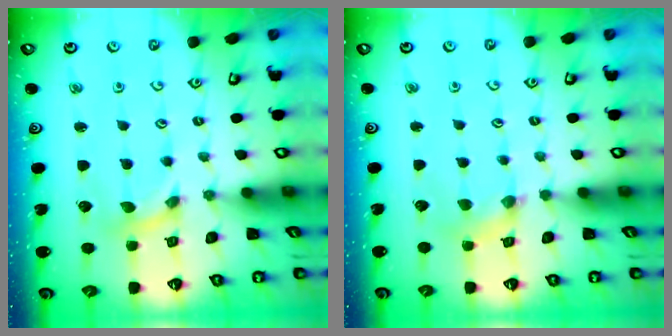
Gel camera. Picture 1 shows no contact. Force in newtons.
{"total": 2.7, "press": 2.7, "slide": 0.3}